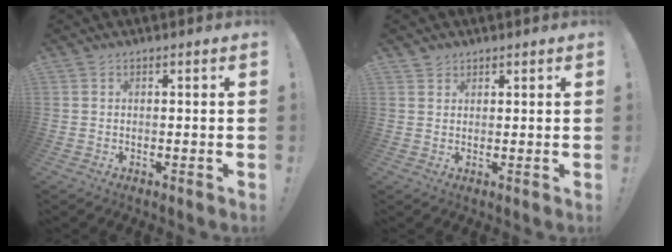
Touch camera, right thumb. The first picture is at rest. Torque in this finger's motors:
{"motor_torque": [-0.15, -0.07, 0.18, 0.03, 0.00]}